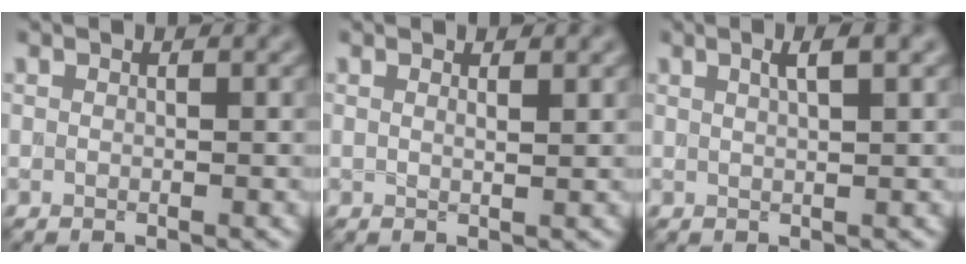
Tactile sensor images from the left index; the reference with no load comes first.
{"total": 0.8, "force": [0.6, 0.1, 0.4], "torque": [-0.004, 0.000, 0.009]}
{"total": 2.2, "force": [1.1, 0.4, 1.9], "torque": [-0.021, 0.006, 0.014]}